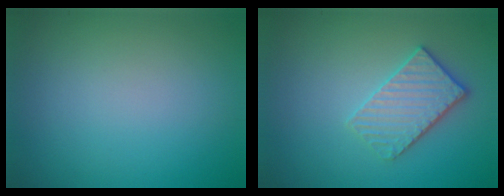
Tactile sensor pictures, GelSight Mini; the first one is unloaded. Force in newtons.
{"total": 3.3, "press": 3.1, "slide": 1.0}